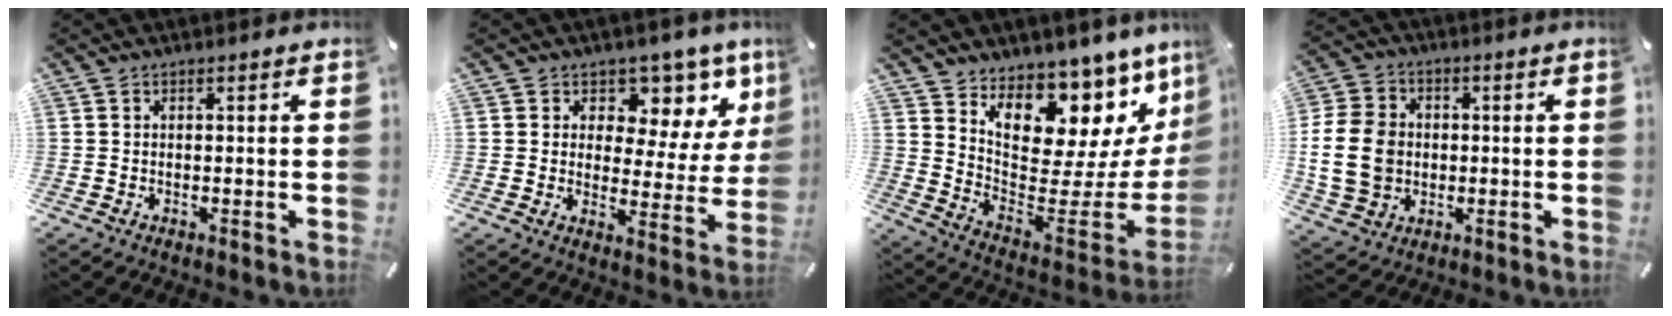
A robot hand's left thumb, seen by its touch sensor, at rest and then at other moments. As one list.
[{"total": 9.8, "force": [6.4, 6.4, 3.8], "torque": [-0.040, -0.060, 0.110]}, {"total": 14.2, "force": [11.3, 7.3, 4.5], "torque": [-0.040, -0.127, 0.186]}, {"total": 13.1, "force": [-0.8, 11.0, 7.1], "torque": [-0.155, 0.012, -0.016]}]